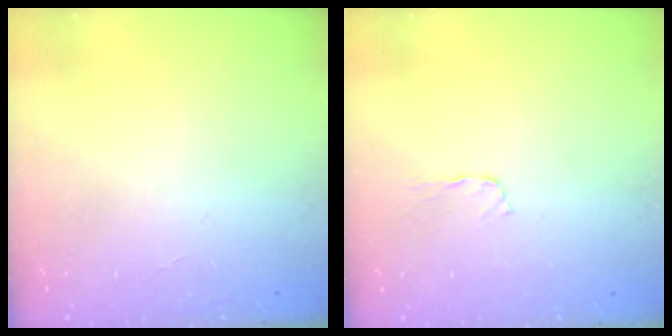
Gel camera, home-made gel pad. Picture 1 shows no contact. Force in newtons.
{"total": 2.1, "press": 2.1, "slide": 0.3}